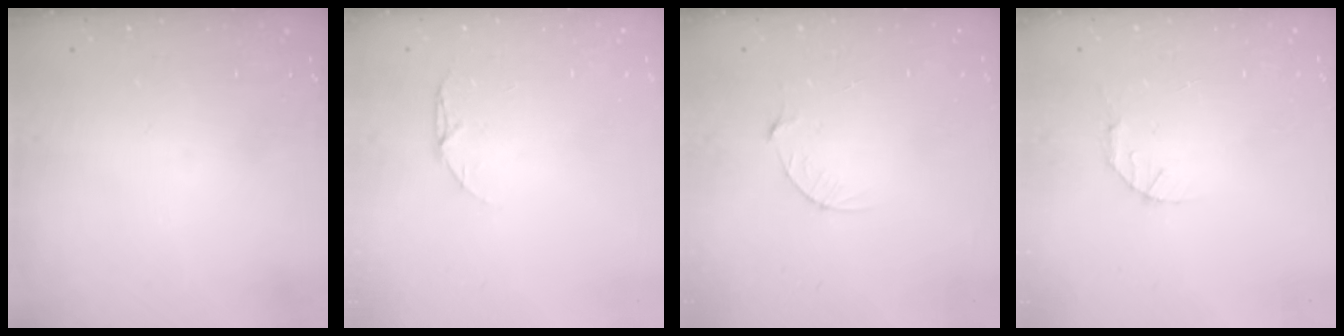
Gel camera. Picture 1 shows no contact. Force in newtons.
{"total": 4.4, "press": 4.4, "slide": 0.5}
{"total": 3.7, "press": 3.7, "slide": 0.4}
{"total": 2.8, "press": 2.8, "slide": 0.4}